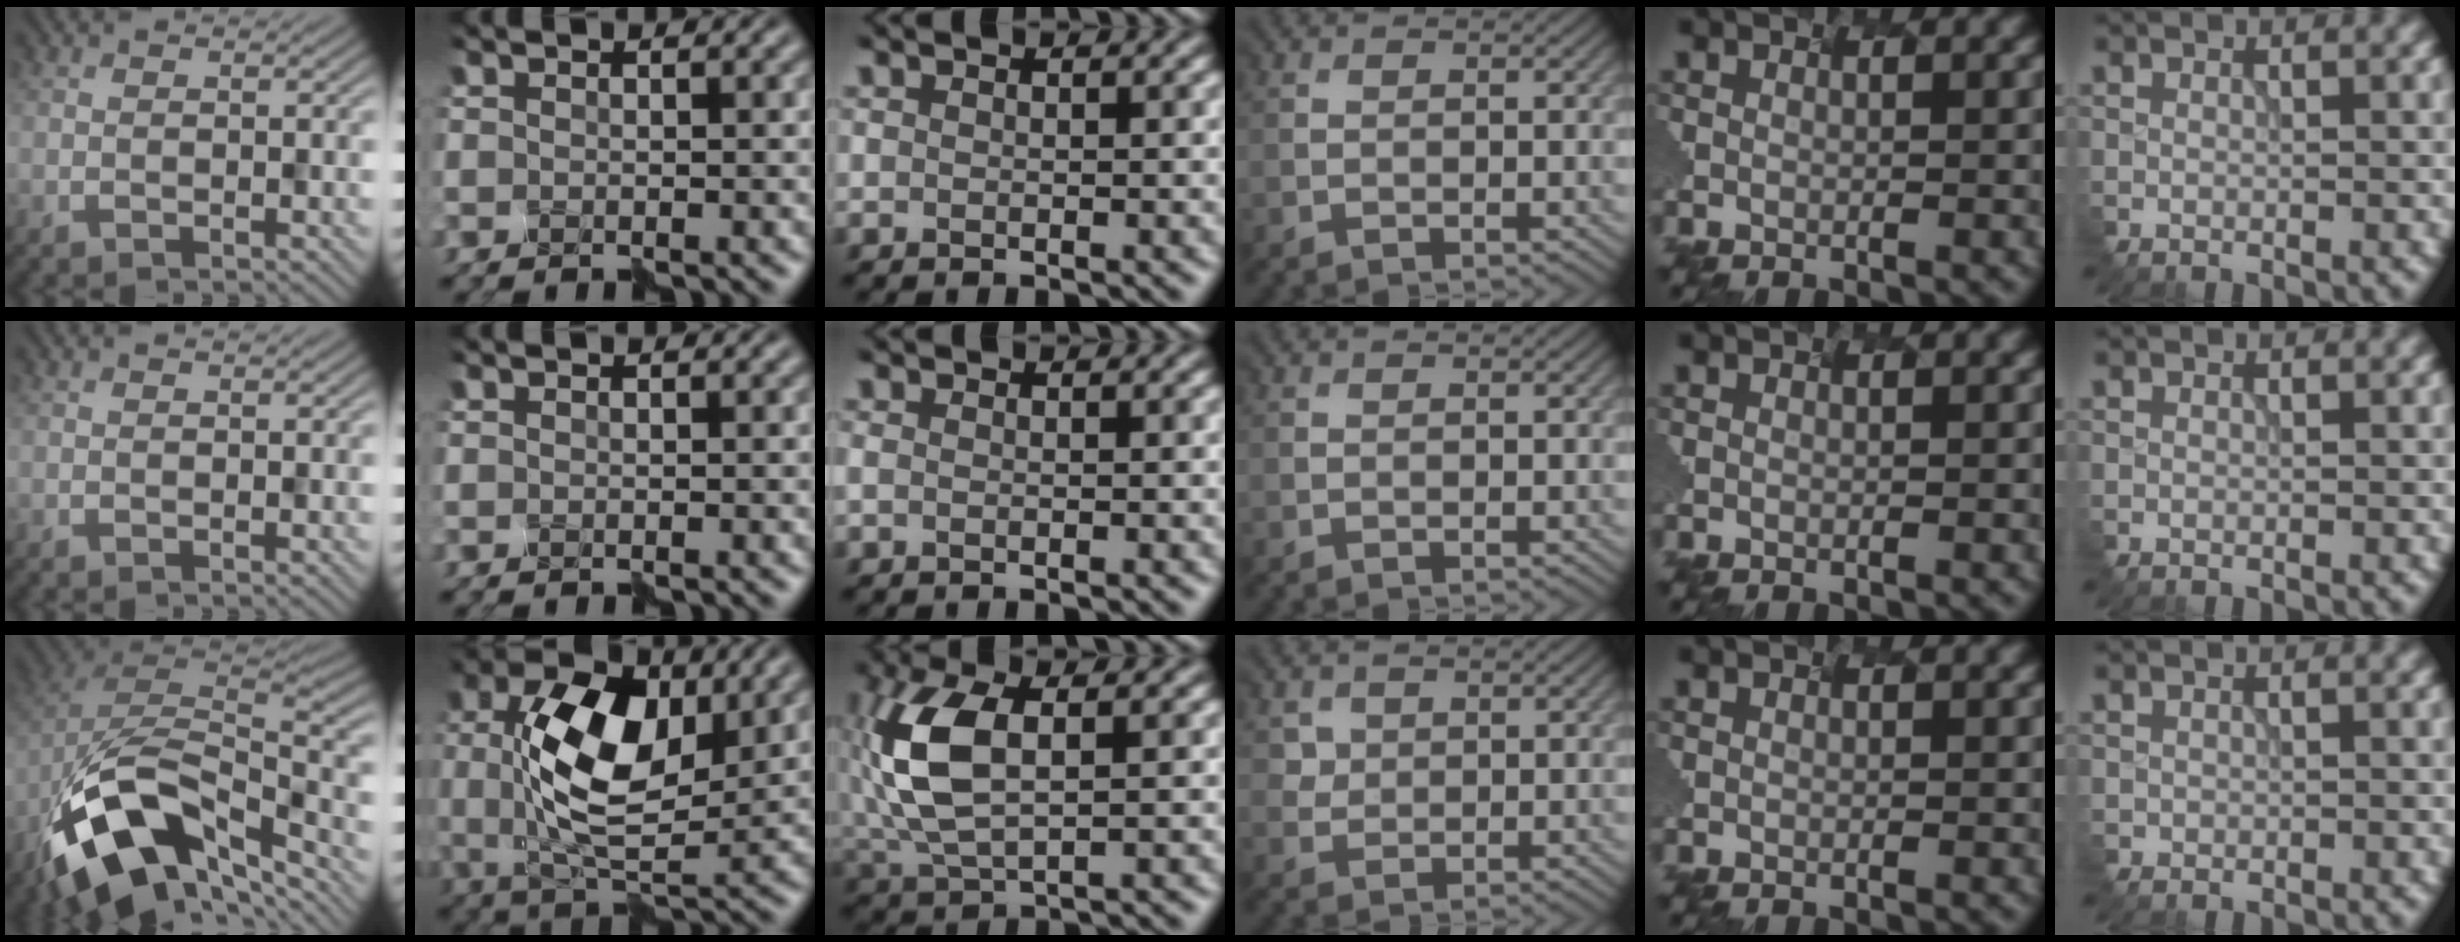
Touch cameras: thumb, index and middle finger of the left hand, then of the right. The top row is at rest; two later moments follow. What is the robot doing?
{"motion": "disassemble", "object": "markers"}